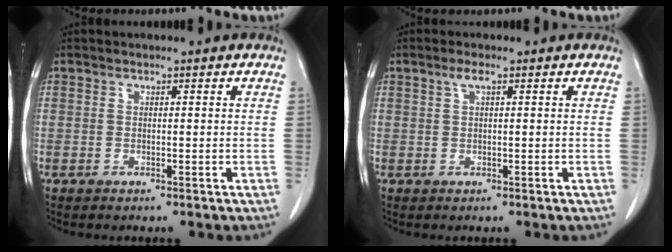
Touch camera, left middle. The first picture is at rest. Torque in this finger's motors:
{"motor_torque": [0.26, -0.05, 0.00, 0.01]}